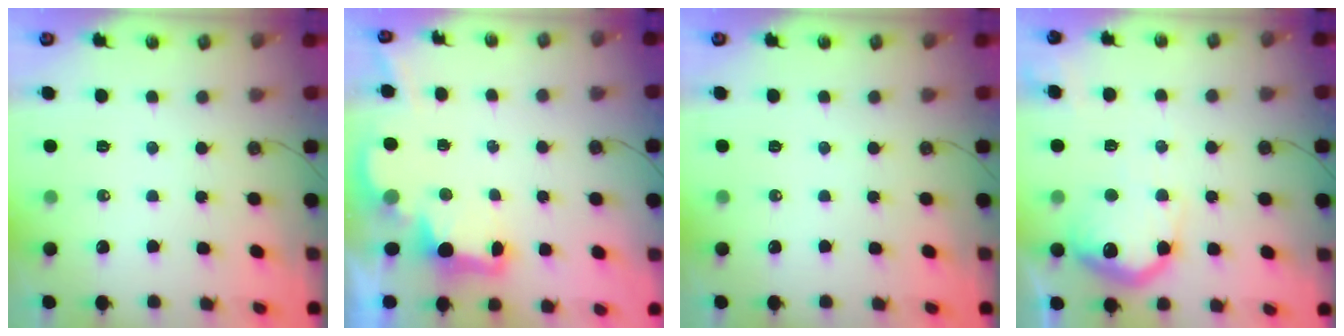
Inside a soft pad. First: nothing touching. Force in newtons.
{"total": 2.6, "press": 2.6, "slide": 0.5}
{"total": 0.0}
{"total": 17.2, "press": 17.1, "slide": 1.1}